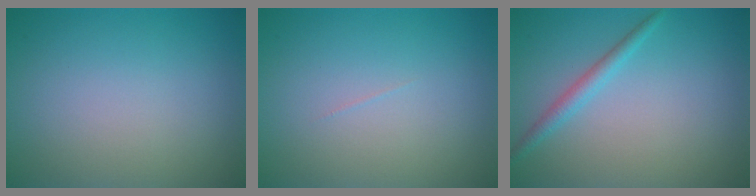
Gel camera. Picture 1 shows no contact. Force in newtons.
{"total": 0.0}
{"total": 1.8, "press": 1.7, "slide": 0.1}